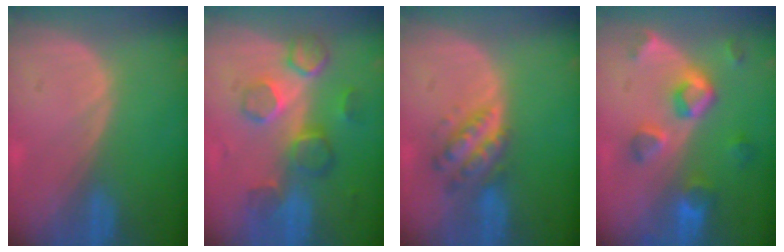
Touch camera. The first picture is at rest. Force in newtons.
{"total": 8.6, "press": 7.7, "slide": 3.8}
{"total": 5.5, "press": 5.5, "slide": 0.2}
{"total": 7.8, "press": 7.0, "slide": 3.4}